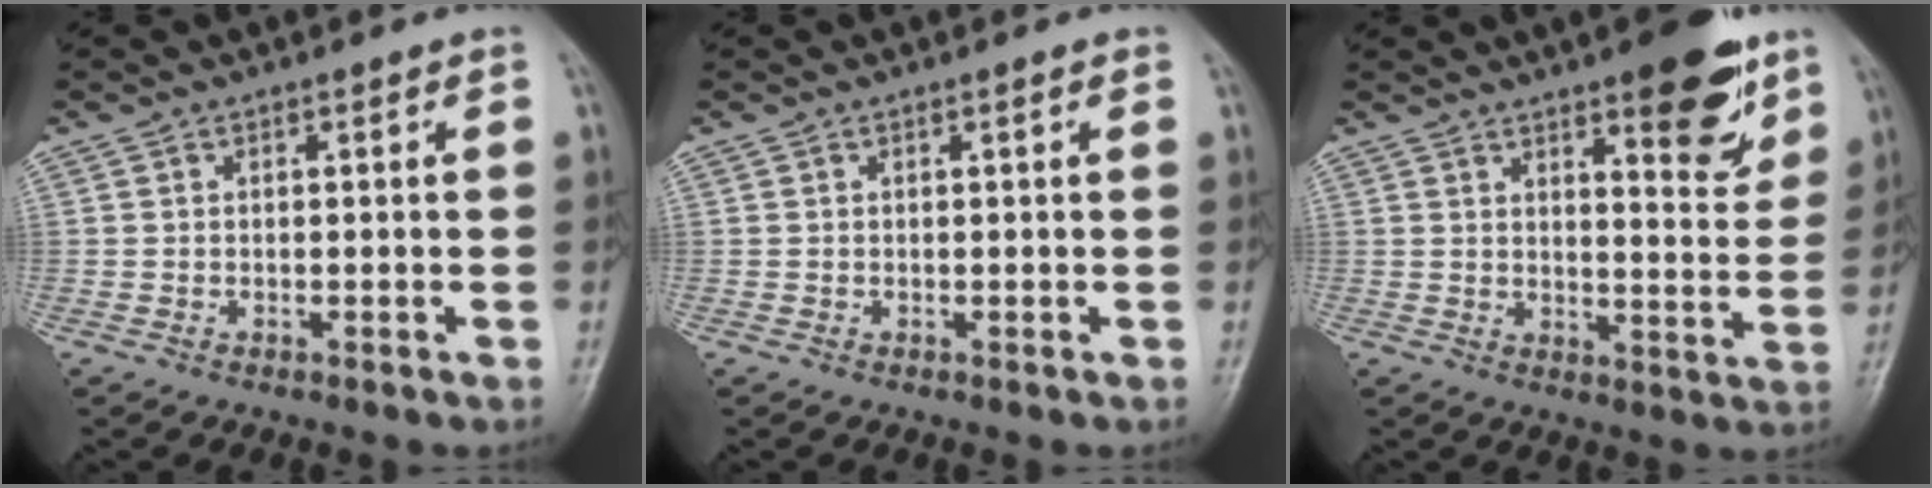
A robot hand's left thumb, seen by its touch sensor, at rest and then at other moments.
{"total": 0.6, "force": [0.2, 0.1, 0.6], "torque": [-0.011, 0.001, 0.002]}
{"total": 11.9, "force": [7.3, 3.9, 8.5], "torque": [-0.081, -0.042, 0.098]}